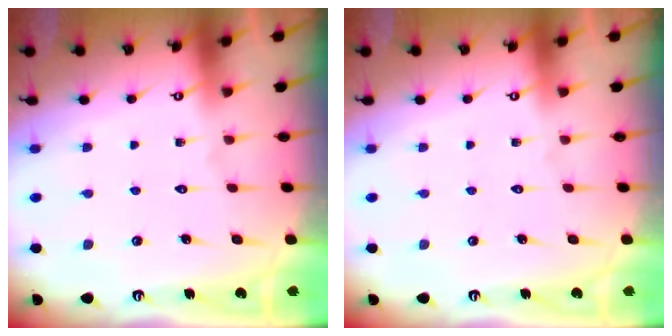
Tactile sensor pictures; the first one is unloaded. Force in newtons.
{"total": 0.0}